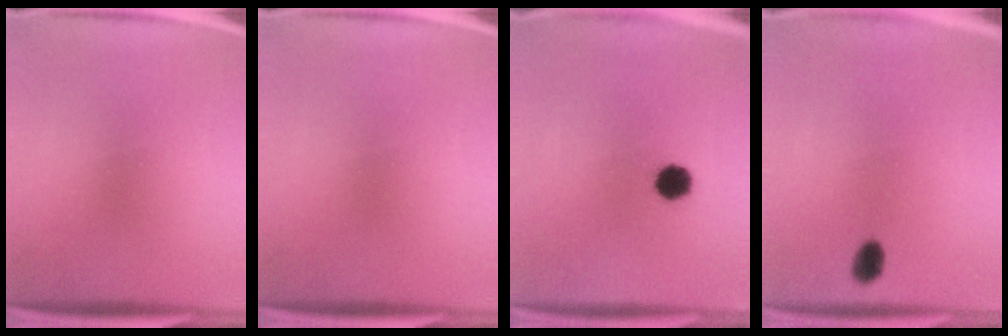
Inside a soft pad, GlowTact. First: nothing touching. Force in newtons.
{"total": 0.0}
{"total": 5.3}
{"total": 3.5}